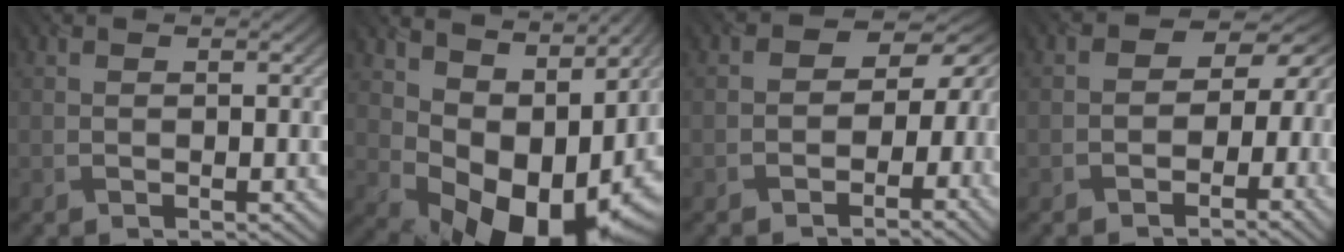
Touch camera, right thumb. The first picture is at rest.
{"total": 14.0, "force": [3.3, 9.1, 10.1], "torque": [-0.168, -0.020, 0.079]}
{"total": 8.5, "force": [-1.6, 6.5, 5.3], "torque": [-0.041, -0.005, -0.033]}
{"total": 7.7, "force": [-1.6, 5.9, 4.7], "torque": [-0.035, -0.002, -0.035]}